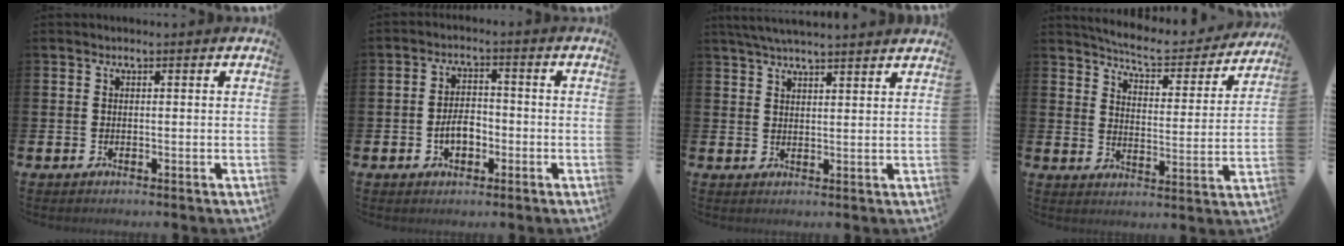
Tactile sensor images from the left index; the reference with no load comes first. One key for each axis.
{"total": 4.0, "fx": -1.5, "fy": 2.4, "fz": 2.8, "tx": -0.041, "ty": 0.002, "tz": -0.032}
{"total": 4.3, "fx": 4.1, "fy": -0.2, "fz": 1.2, "tx": -0.038, "ty": -0.011, "tz": 0.076}
{"total": 6.6, "fx": 6.3, "fy": 0.7, "fz": 2.0, "tx": -0.061, "ty": -0.044, "tz": 0.105}